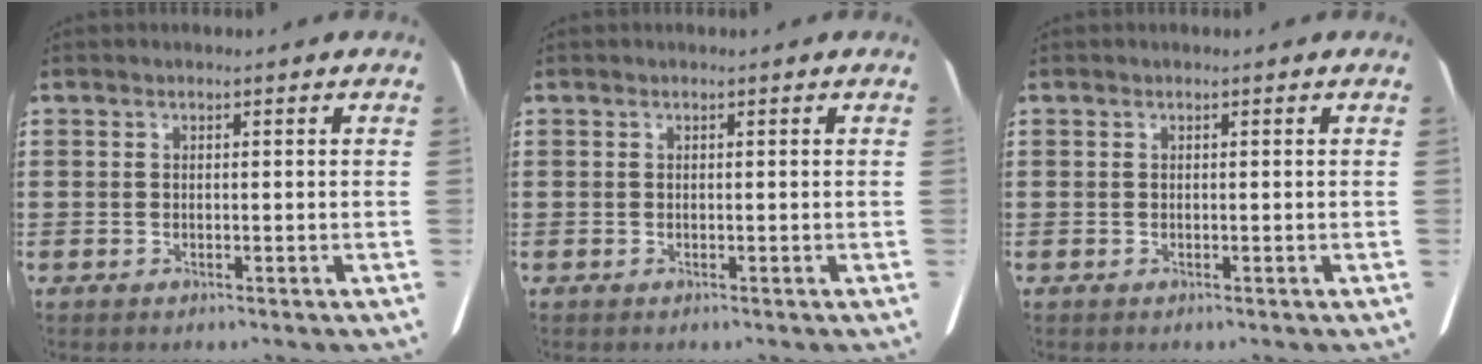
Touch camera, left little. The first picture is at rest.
{"total": 0.0}
{"total": 0.0}